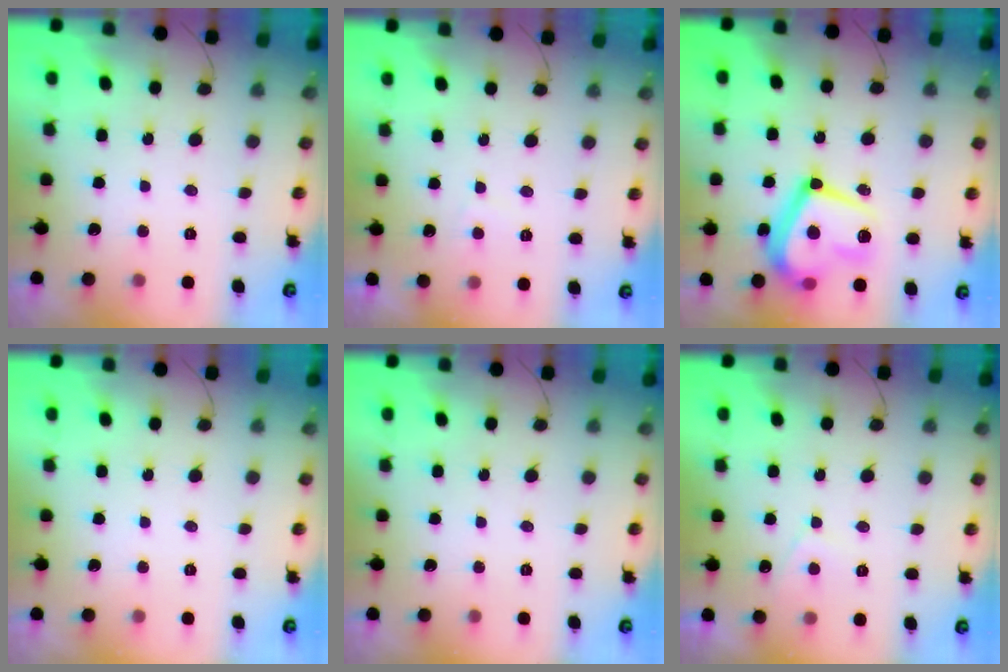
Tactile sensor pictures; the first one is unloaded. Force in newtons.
{"total": 0.5, "press": 0.2, "slide": 0.5}
{"total": 19.4, "press": 19.3, "slide": 1.8}
{"total": 0.0}
{"total": 0.0}
{"total": 2.9, "press": 2.8, "slide": 0.5}